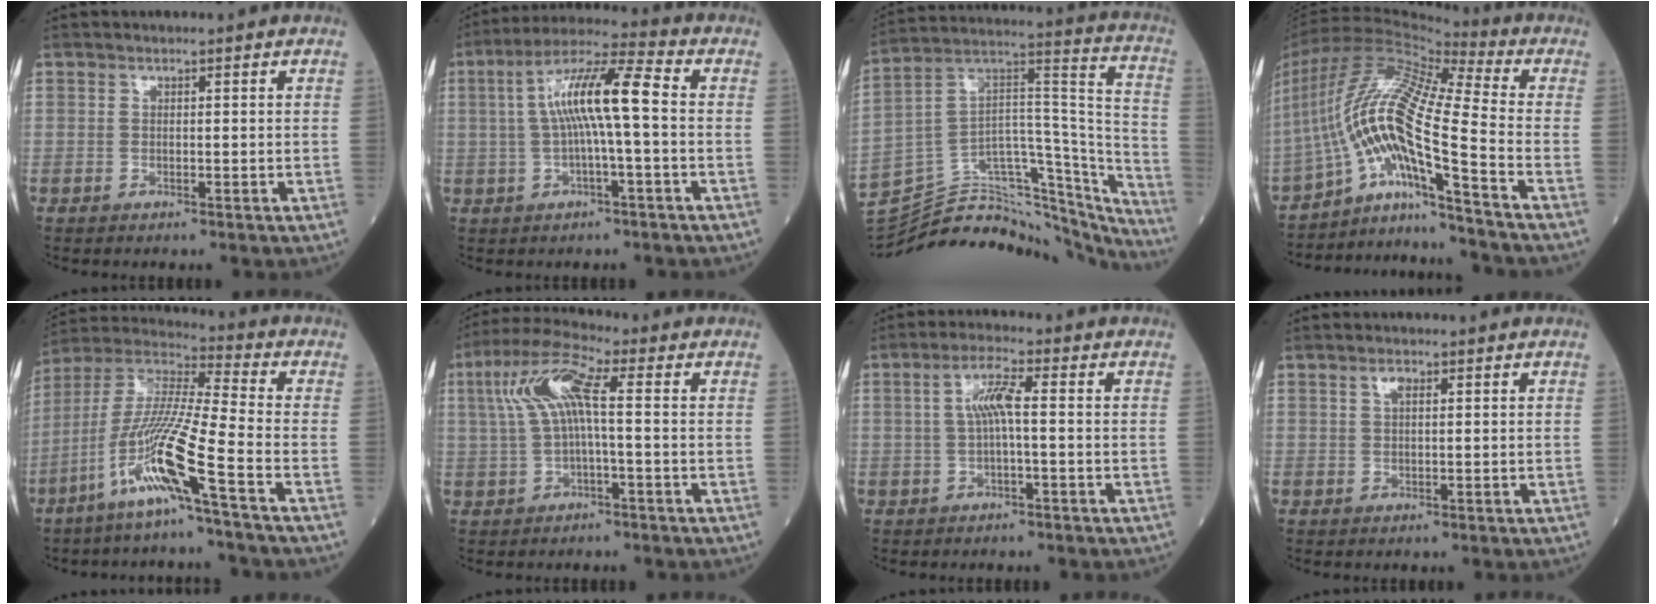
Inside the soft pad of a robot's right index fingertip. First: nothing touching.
{"total": 10.7, "force": [0.3, 0.8, 10.7], "torque": [-0.198, 0.027, 0.001]}
{"total": 35.0, "force": [-32.1, 8.0, 11.5], "torque": [-0.141, 0.031, -0.446]}
{"total": 17.2, "force": [-9.7, -0.4, 14.2], "torque": [-0.304, 0.024, -0.179]}
{"total": 14.0, "force": [-6.6, -1.2, 12.3], "torque": [-0.259, -0.016, -0.137]}
{"total": 8.6, "force": [1.3, 1.5, 8.4], "torque": [-0.178, 0.033, 0.022]}
{"total": 4.6, "force": [0.2, 0.5, 4.5], "torque": [-0.089, 0.012, 0.004]}
{"total": 1.5, "force": [0.7, 0.5, 1.1], "torque": [-0.023, 0.004, 0.013]}